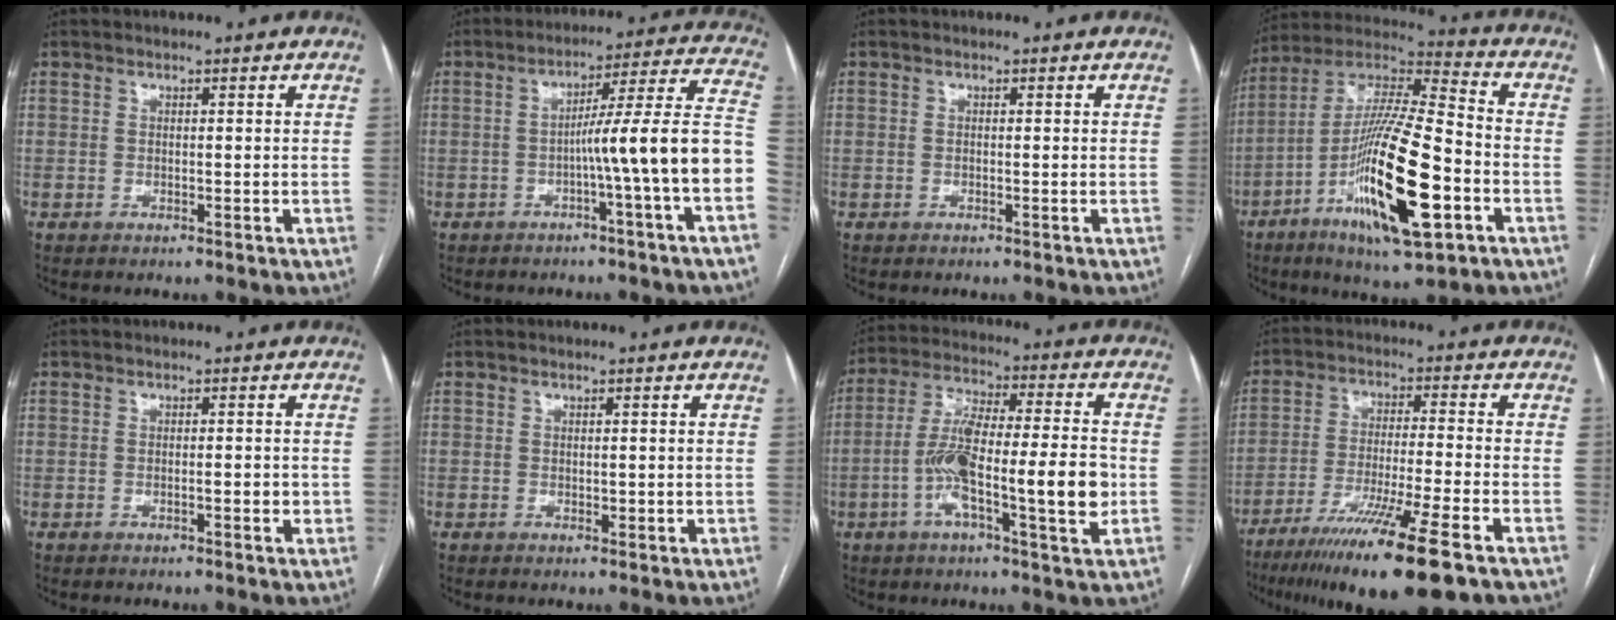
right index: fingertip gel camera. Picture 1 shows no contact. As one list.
[{"total": 13.1, "force": [-3.7, -1.7, 12.5], "torque": [-0.169, 0.029, -0.057]}, {"total": 0.0}, {"total": 20.9, "force": [-7.2, 3.1, 19.4], "torque": [-0.379, -0.018, -0.124]}, {"total": 1.6, "force": [-0.4, 0.5, 1.5], "torque": [-0.024, 0.001, -0.005]}, {"total": 1.0, "force": [0.0, 0.6, 0.8], "torque": [-0.011, -0.001, 0.003]}, {"total": 15.3, "force": [-3.3, 2.1, 14.8], "torque": [-0.263, 0.009, -0.059]}, {"total": 16.6, "force": [-10.9, -0.3, 12.5], "torque": [-0.203, -0.047, -0.182]}]